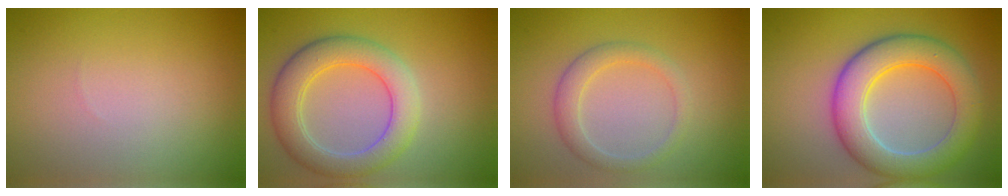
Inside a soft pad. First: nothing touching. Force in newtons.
{"total": 5.5, "press": 5.4, "slide": 0.4}
{"total": 2.4, "press": 2.4, "slide": 0.0}
{"total": 7.1, "press": 7.1, "slide": 0.5}